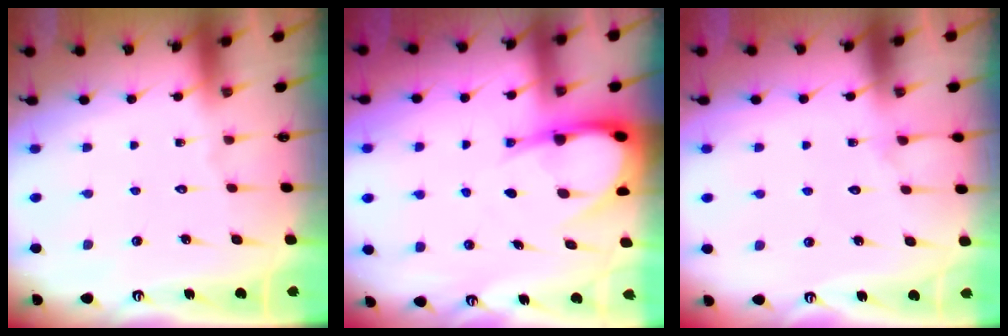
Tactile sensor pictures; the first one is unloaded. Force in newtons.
{"total": 8.8, "press": 8.8, "slide": 0.9}
{"total": 6.6, "press": 6.5, "slide": 0.6}